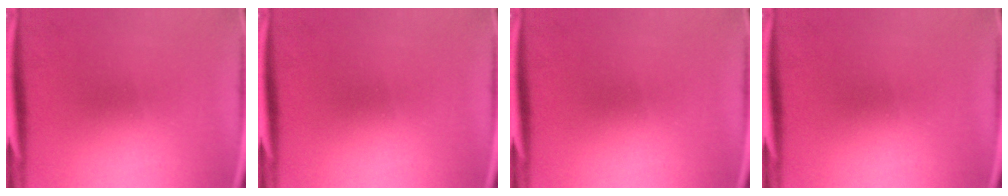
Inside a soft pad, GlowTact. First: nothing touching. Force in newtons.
{"total": 0.0}
{"total": 0.0}
{"total": 0.0}